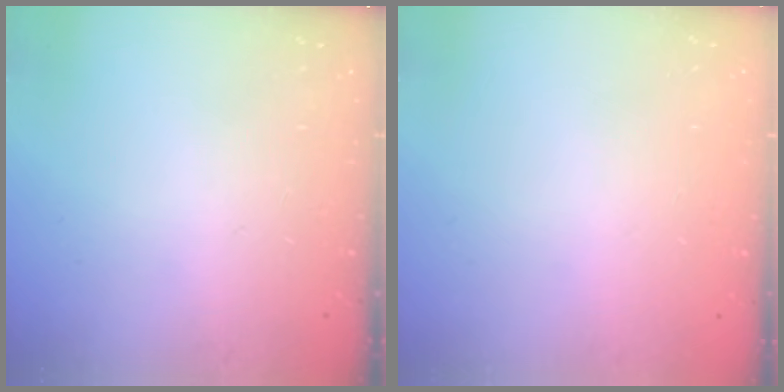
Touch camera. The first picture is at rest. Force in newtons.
{"total": 0.0}